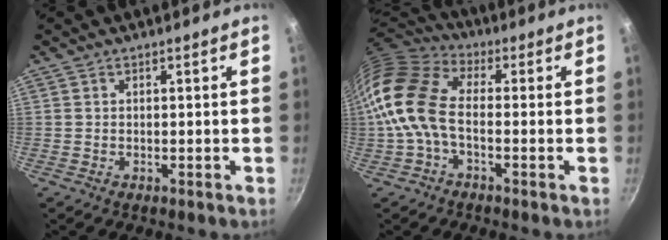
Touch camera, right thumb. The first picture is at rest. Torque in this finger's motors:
{"motor_torque": [-0.40, 1.40, 1.74, -0.28, 0.63]}